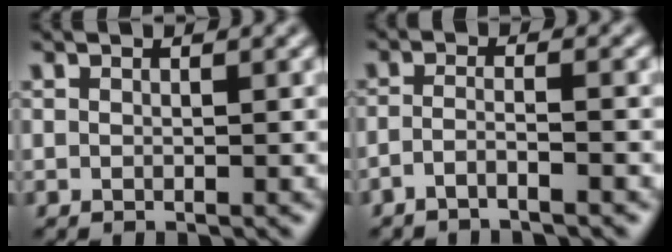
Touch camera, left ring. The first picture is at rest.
{"total": 2.0, "force": [-1.4, 0.3, 1.4], "torque": [-0.024, -0.001, -0.037]}